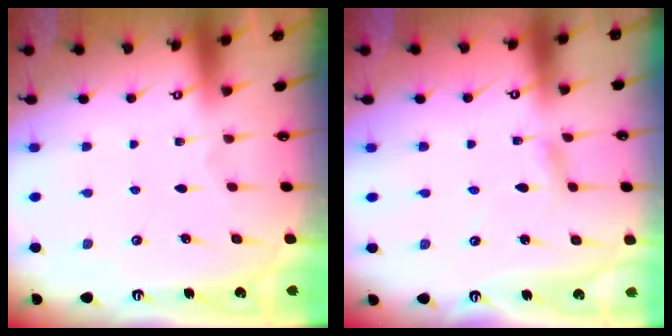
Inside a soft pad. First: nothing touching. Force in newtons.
{"total": 2.3, "press": 2.3, "slide": 0.3}